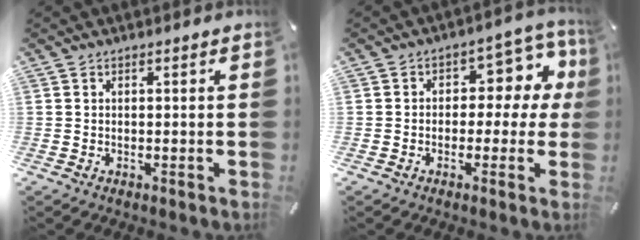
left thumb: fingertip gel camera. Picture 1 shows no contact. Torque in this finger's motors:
{"motor_torque": [0.17, 0.16, 0.06, 0.02, 0.02]}